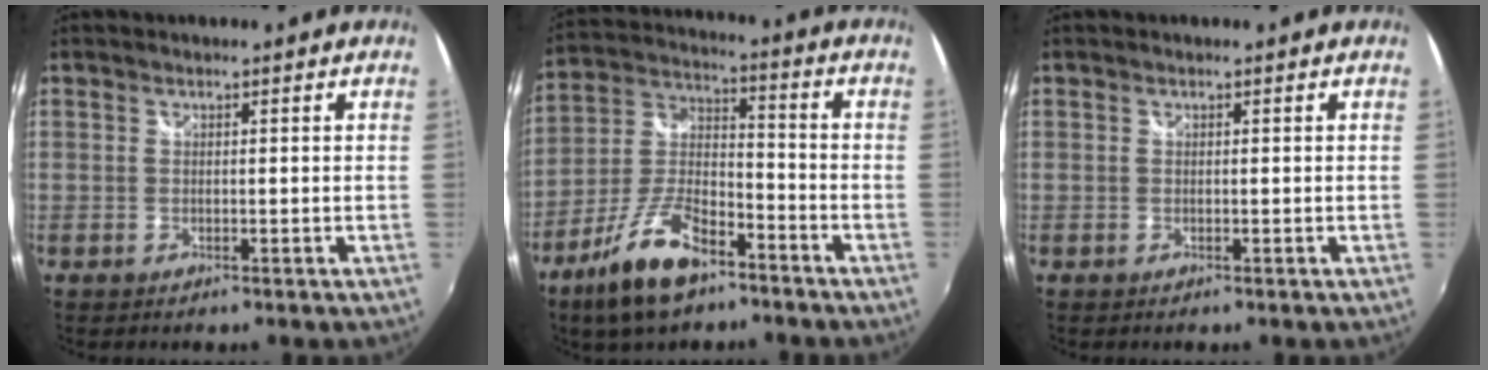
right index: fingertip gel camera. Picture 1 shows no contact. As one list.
[{"total": 14.7, "force": [-9.4, 5.9, 9.6], "torque": [-0.205, -0.003, -0.171]}, {"total": 0.0}]